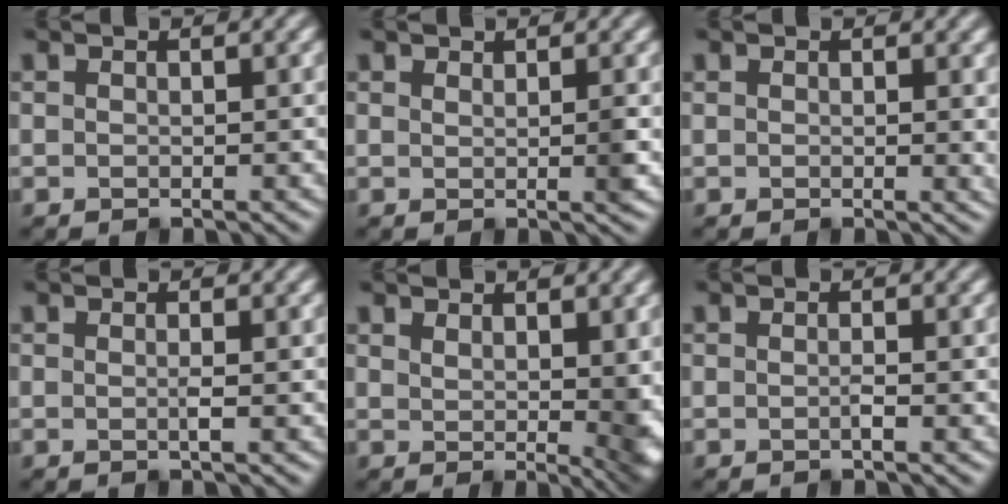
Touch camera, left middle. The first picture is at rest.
{"total": 1.1, "force": [0.6, 0.1, 0.9], "torque": [-0.011, -0.004, 0.011]}
{"total": 2.4, "force": [1.3, 0.8, 1.8], "torque": [-0.014, 0.005, 0.023]}
{"total": 1.0, "force": [0.0, 0.2, 0.9], "torque": [-0.013, 0.002, -0.006]}
{"total": 5.0, "force": [2.4, 1.5, 4.1], "torque": [-0.046, -0.002, 0.048]}
{"total": 0.8, "force": [-0.4, 0.1, 0.7], "torque": [-0.009, 0.003, -0.009]}